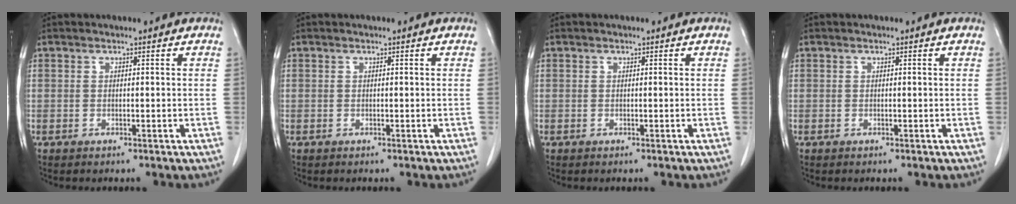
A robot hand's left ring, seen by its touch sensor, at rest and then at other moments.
{"total": 0.0}
{"total": 0.0}
{"total": 0.0}